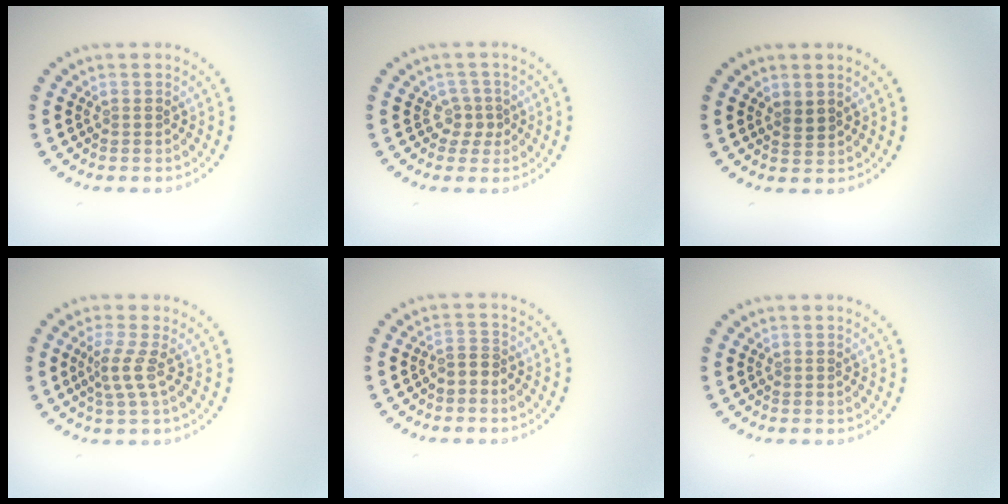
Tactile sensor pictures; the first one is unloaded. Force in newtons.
{"total": 1.7, "press": 1.2, "slide": 1.3}
{"total": 1.2, "press": 1.0, "slide": 0.6}
{"total": 2.2, "press": 1.5, "slide": 1.7}
{"total": 1.5, "press": 1.2, "slide": 0.8}
{"total": 0.0}